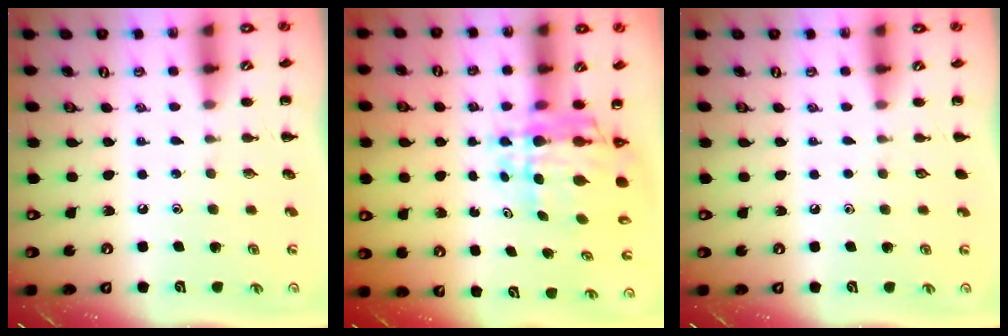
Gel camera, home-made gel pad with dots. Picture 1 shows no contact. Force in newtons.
{"total": 8.1, "press": 7.7, "slide": 2.5}
{"total": 0.0}